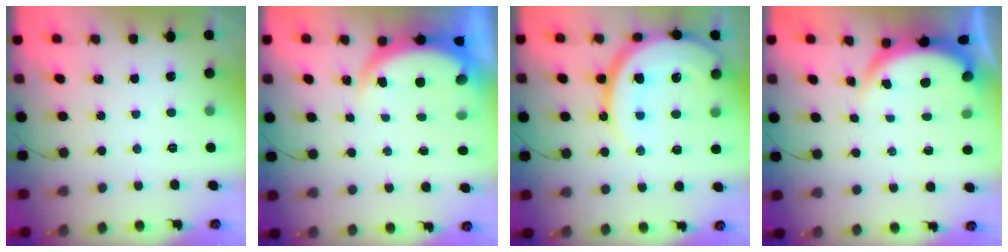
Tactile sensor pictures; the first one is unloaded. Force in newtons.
{"total": 5.9, "press": 5.8, "slide": 0.4}
{"total": 17.9, "press": 17.9, "slide": 1.3}
{"total": 3.9, "press": 3.9, "slide": 0.1}